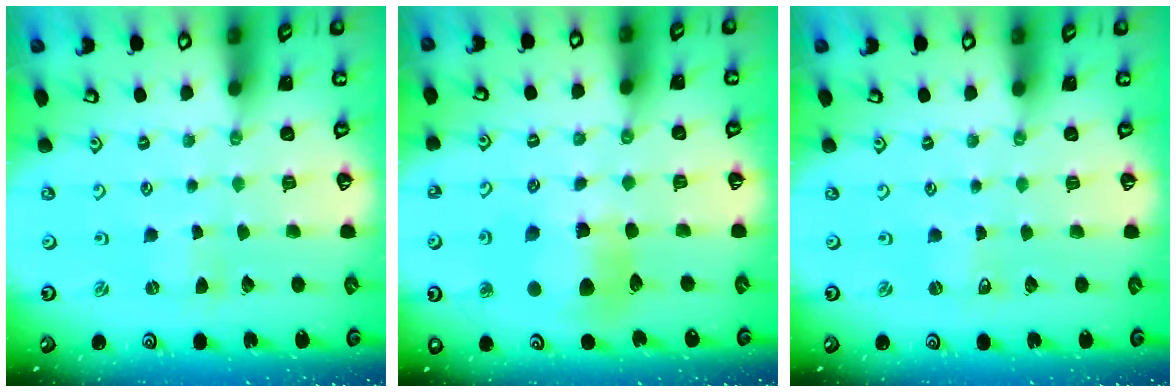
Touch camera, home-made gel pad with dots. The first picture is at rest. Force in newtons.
{"total": 11.3, "press": 11.1, "slide": 1.7}
{"total": 0.0}